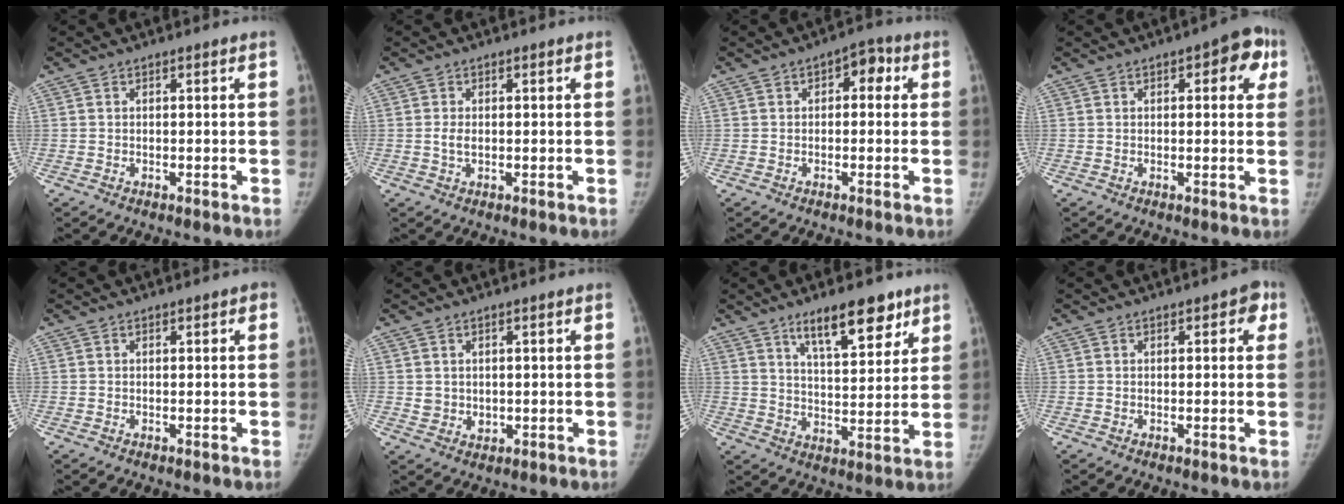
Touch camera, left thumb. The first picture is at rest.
{"total": 1.7, "force": [-0.1, 1.0, 1.3], "torque": [-0.028, -0.001, -0.002]}
{"total": 4.6, "force": [0.9, 2.9, 3.4], "torque": [-0.017, 0.014, 0.001]}
{"total": 7.2, "force": [2.6, 3.2, 5.9], "torque": [-0.033, 0.004, 0.020]}
{"total": 1.1, "force": [0.3, 0.6, 0.9], "torque": [-0.006, 0.003, 0.003]}
{"total": 2.8, "force": [0.4, 2.6, 1.0], "torque": [-0.008, -0.005, 0.016]}
{"total": 12.4, "force": [8.0, 4.5, 8.4], "torque": [-0.100, -0.042, 0.132]}
{"total": 3.1, "force": [1.0, 1.8, 2.4], "torque": [-0.006, 0.004, 0.005]}